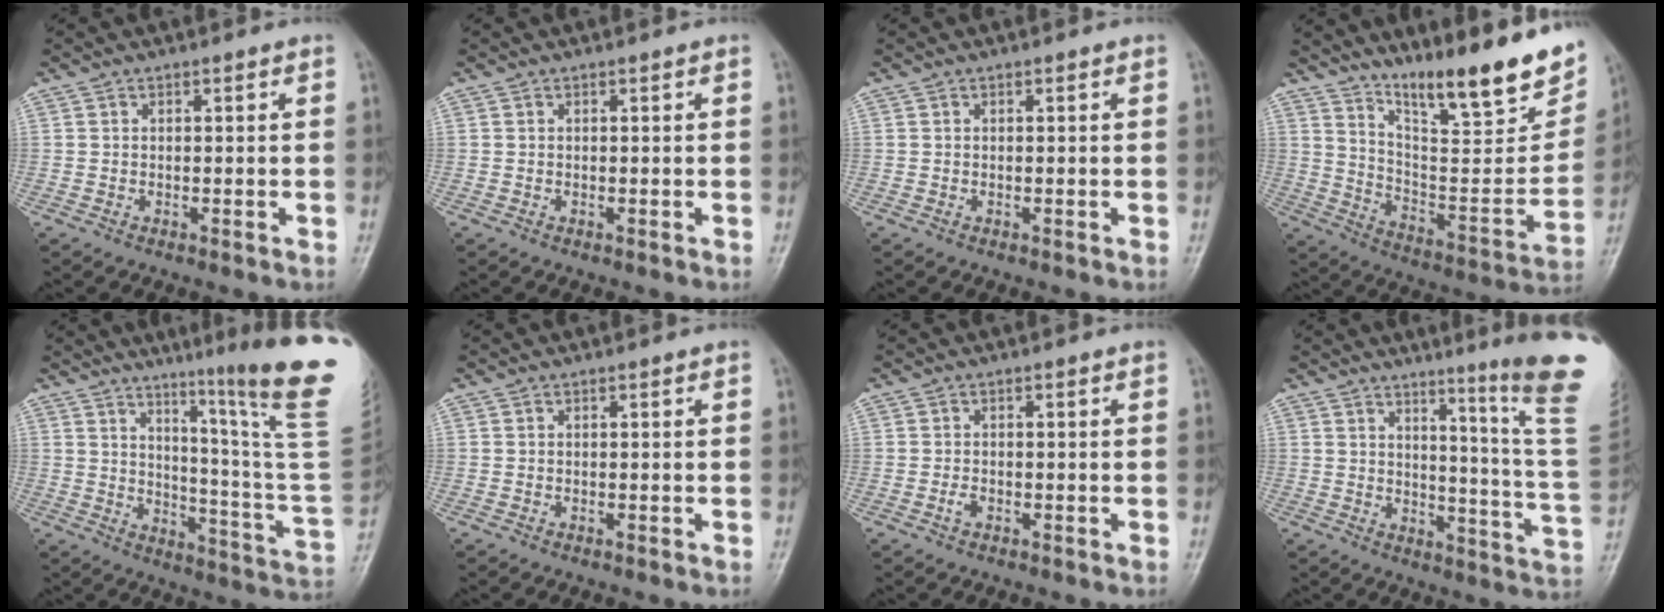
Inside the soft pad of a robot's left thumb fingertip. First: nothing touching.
{"total": 0.0}
{"total": 0.0}
{"total": 23.3, "force": [16.1, 5.1, 16.1], "torque": [-0.210, -0.084, 0.262]}
{"total": 24.9, "force": [15.1, 0.4, 19.8], "torque": [-0.245, -0.109, 0.208]}
{"total": 0.0}
{"total": 1.3, "force": [-0.6, 0.8, 0.8], "torque": [-0.018, 0.002, -0.013]}
{"total": 18.5, "force": [11.3, -0.6, 14.6], "torque": [-0.172, -0.105, 0.141]}